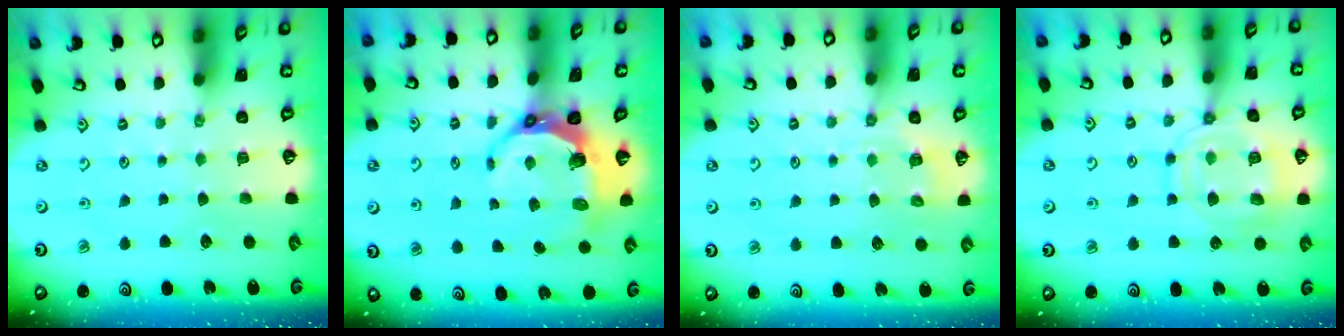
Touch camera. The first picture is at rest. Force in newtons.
{"total": 9.1, "press": 7.8, "slide": 4.7}
{"total": 3.2, "press": 3.0, "slide": 1.1}
{"total": 13.5, "press": 13.5, "slide": 1.2}